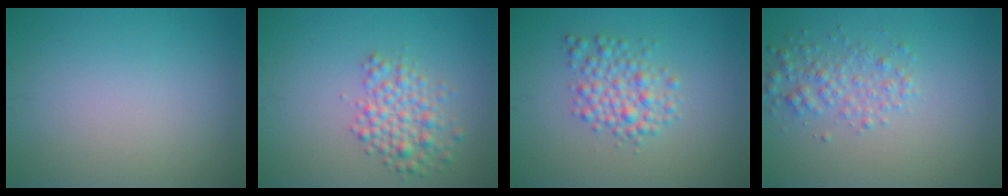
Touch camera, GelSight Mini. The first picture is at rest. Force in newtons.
{"total": 3.5, "press": 3.5, "slide": 0.1}
{"total": 3.3, "press": 3.3, "slide": 0.1}
{"total": 2.6, "press": 2.6, "slide": 0.0}